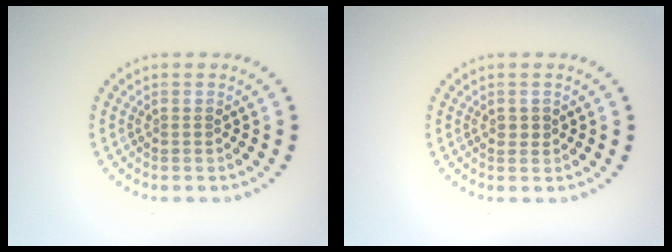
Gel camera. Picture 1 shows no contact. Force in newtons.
{"total": 0.9, "press": 0.9, "slide": 0.1}